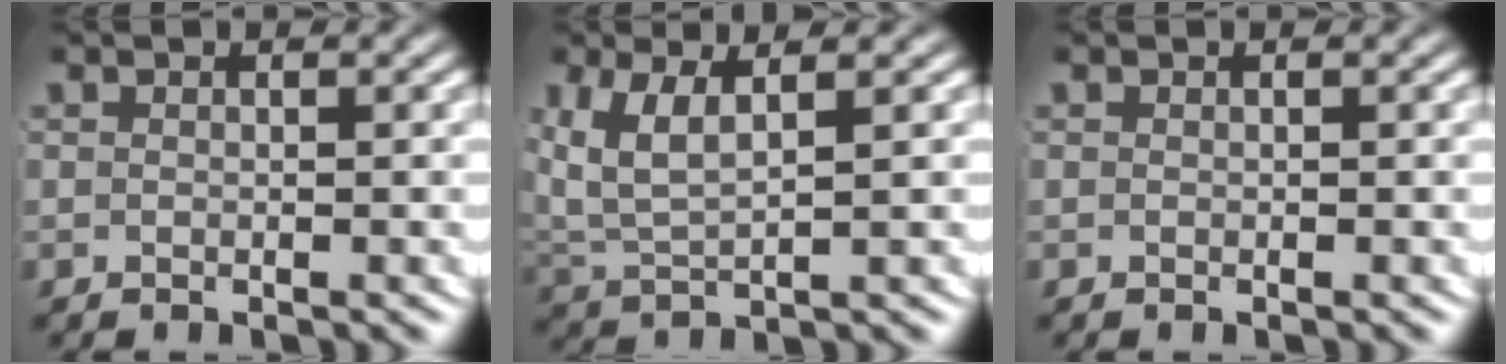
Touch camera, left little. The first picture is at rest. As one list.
[{"total": 4.9, "force": [1.5, 3.3, 3.4], "torque": [-0.099, -0.015, 0.037]}, {"total": 0.0}]